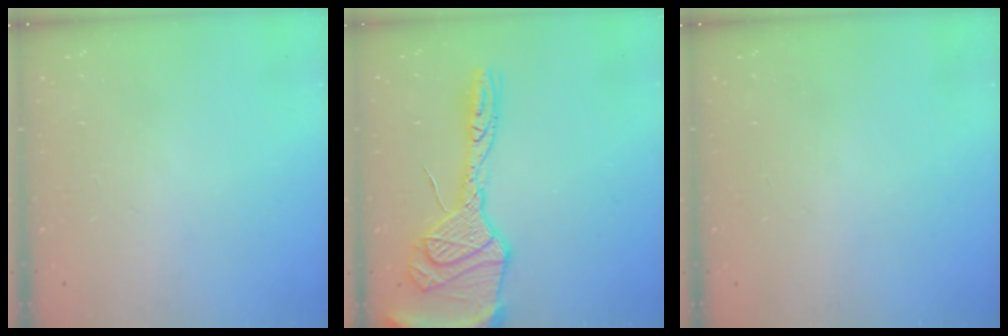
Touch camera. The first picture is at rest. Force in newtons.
{"total": 22.2, "press": 22.1, "slide": 2.0}
{"total": 0.9, "press": 0.0, "slide": 0.9}